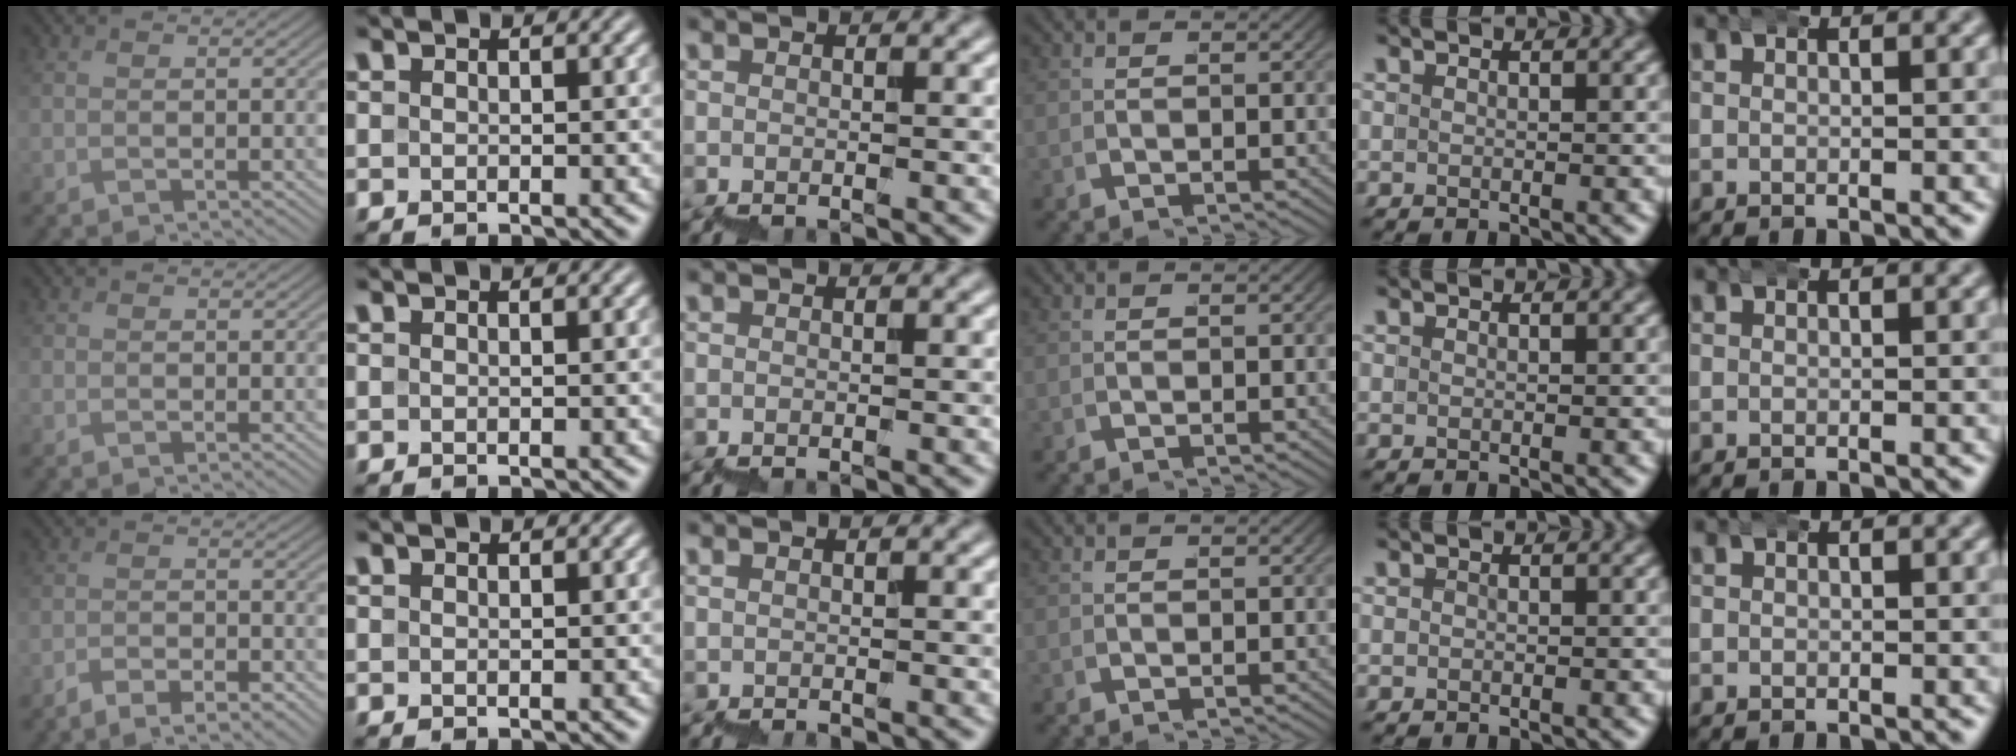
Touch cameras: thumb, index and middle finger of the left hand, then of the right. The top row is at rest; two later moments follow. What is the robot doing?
{"motion": "wrap", "object": "bubble wrap"}